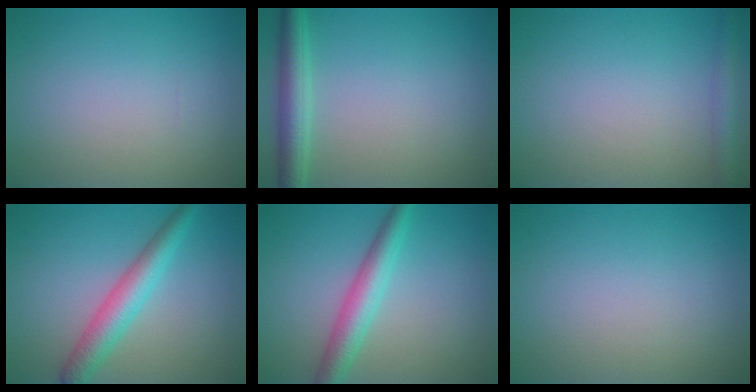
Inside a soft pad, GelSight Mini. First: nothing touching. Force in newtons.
{"total": 3.5, "press": 3.5, "slide": 0.1}
{"total": 2.4, "press": 2.4, "slide": 0.1}
{"total": 4.1, "press": 4.1, "slide": 0.1}
{"total": 3.9, "press": 3.9, "slide": 0.1}
{"total": 0.0}